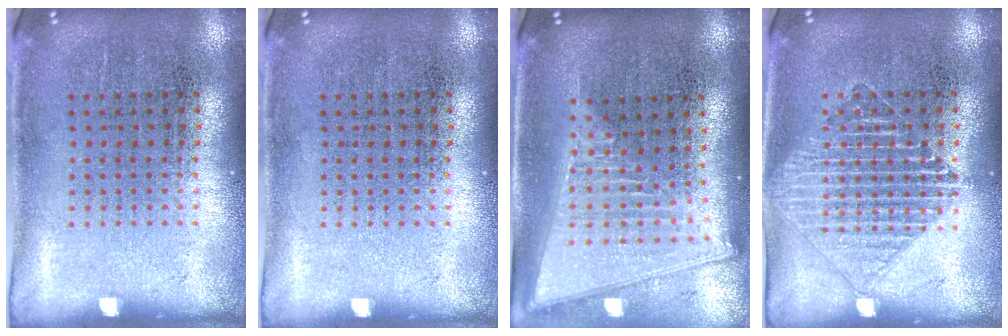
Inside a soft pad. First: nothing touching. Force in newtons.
{"total": 0.0}
{"total": 2.2, "press": 1.9, "slide": 1.2}
{"total": 1.4, "press": 1.4, "slide": 0.3}